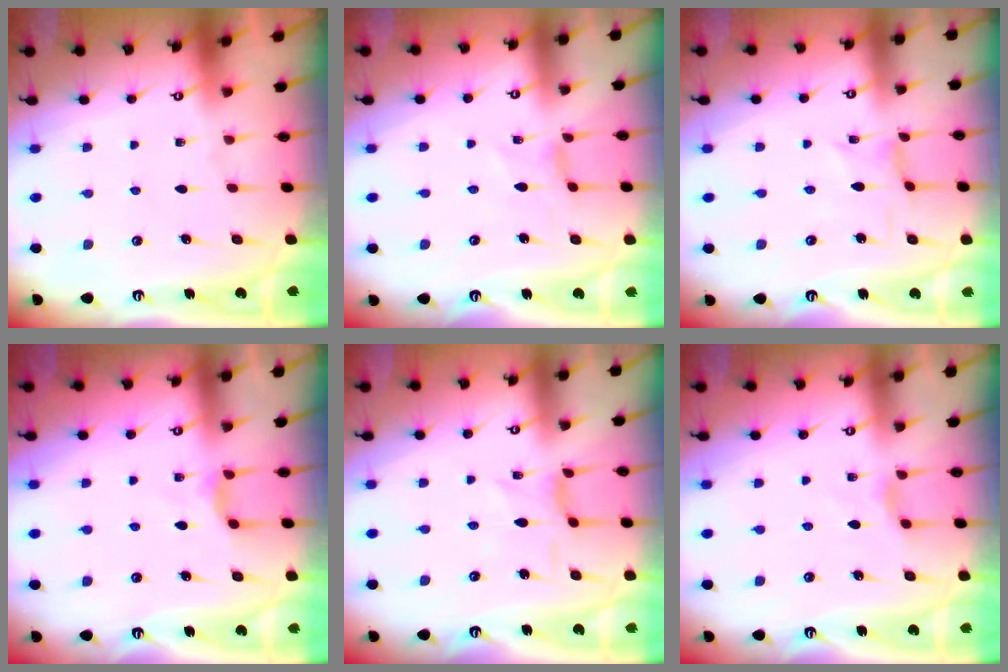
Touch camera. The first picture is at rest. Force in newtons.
{"total": 1.4, "press": 1.4, "slide": 0.3}
{"total": 0.0}
{"total": 3.7, "press": 3.7, "slide": 0.5}
{"total": 3.1, "press": 3.1, "slide": 0.5}
{"total": 3.0, "press": 2.9, "slide": 0.5}